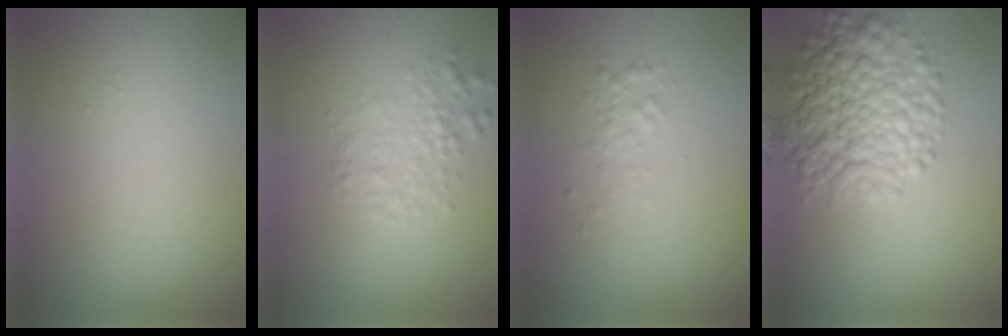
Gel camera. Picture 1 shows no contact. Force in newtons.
{"total": 2.3, "press": 2.3, "slide": 0.0}
{"total": 1.1, "press": 1.1, "slide": 0.1}
{"total": 7.3, "press": 7.3, "slide": 0.1}